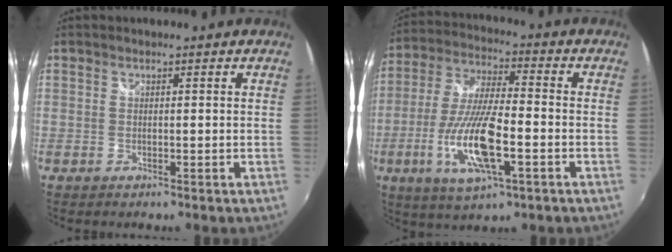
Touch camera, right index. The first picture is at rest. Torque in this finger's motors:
{"motor_torque": [2.14, 0.00, 1.05, 0.19]}